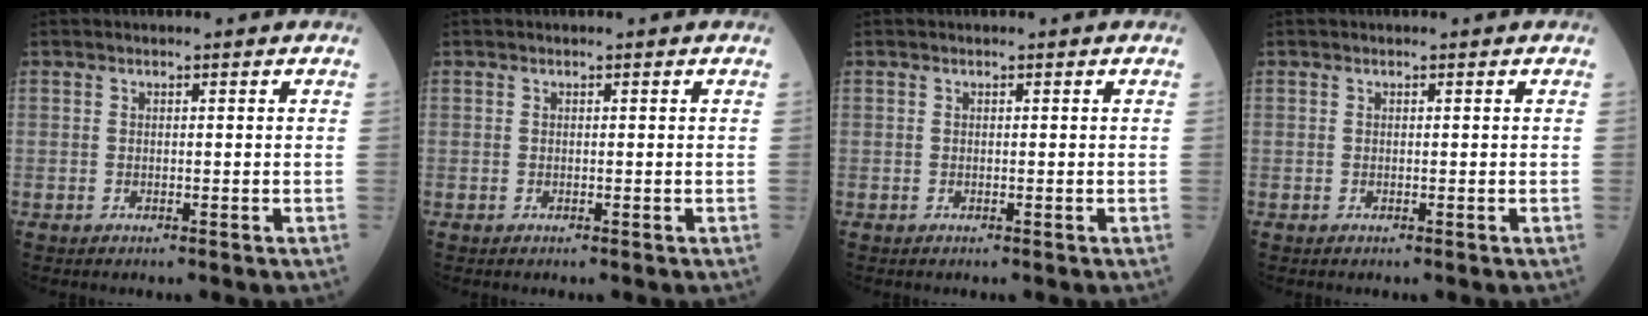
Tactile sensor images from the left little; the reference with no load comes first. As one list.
[{"total": 0.0}, {"total": 0.0}, {"total": 0.0}]